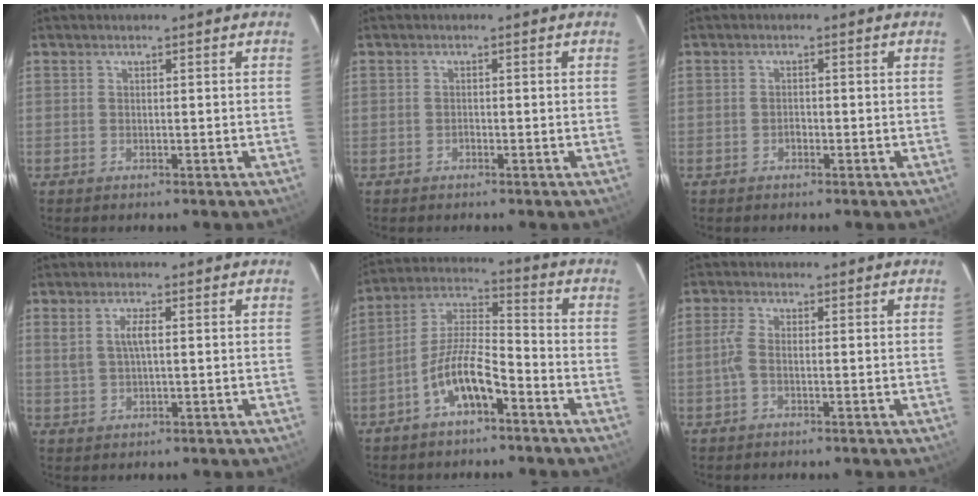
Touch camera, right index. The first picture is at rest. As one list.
[{"total": 0.6, "force": [-0.6, 0.3, 0.1], "torque": [-0.001, 0.004, -0.010]}, {"total": 1.2, "force": [-0.8, 0.7, 0.5], "torque": [-0.008, 0.004, -0.013]}, {"total": 3.2, "force": [0.6, 0.9, 3.1], "torque": [-0.061, 0.003, 0.014]}, {"total": 9.8, "force": [-5.6, 3.0, 7.5], "torque": [-0.160, 0.013, -0.103]}, {"total": 2.3, "force": [-0.8, 0.6, 2.0], "torque": [-0.050, 0.004, -0.019]}]